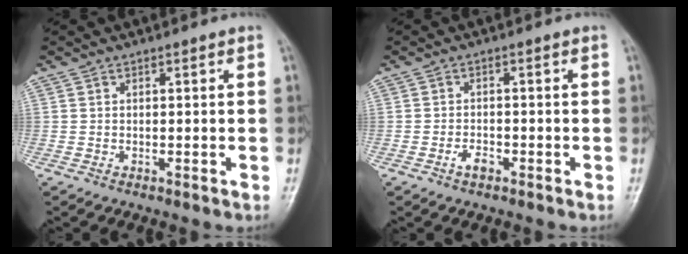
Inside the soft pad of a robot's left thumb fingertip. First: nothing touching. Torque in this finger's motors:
{"motor_torque": [-0.10, 0.13, 0.31, 0.14, 0.00]}